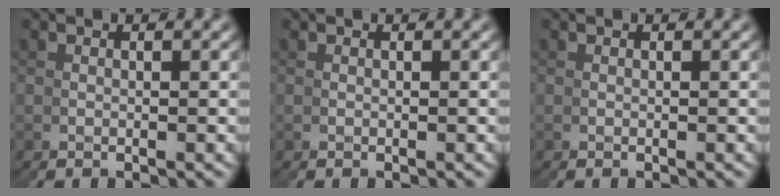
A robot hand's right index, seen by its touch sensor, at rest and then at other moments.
{"total": 0.0}
{"total": 0.0}